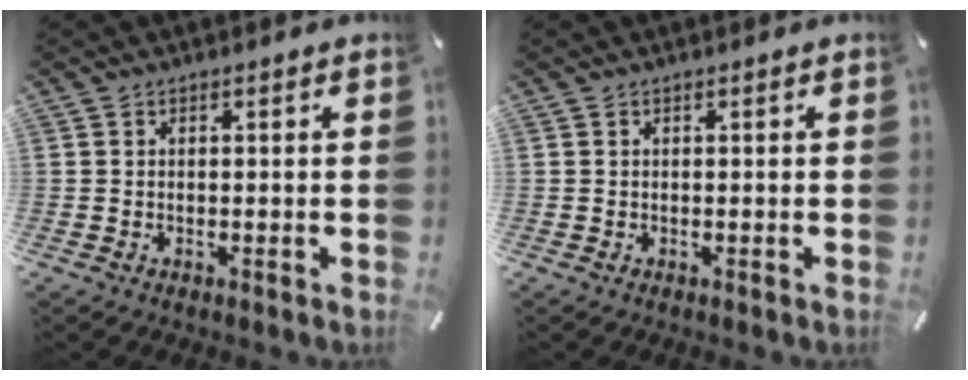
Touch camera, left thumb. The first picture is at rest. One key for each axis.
{"total": 0.0}